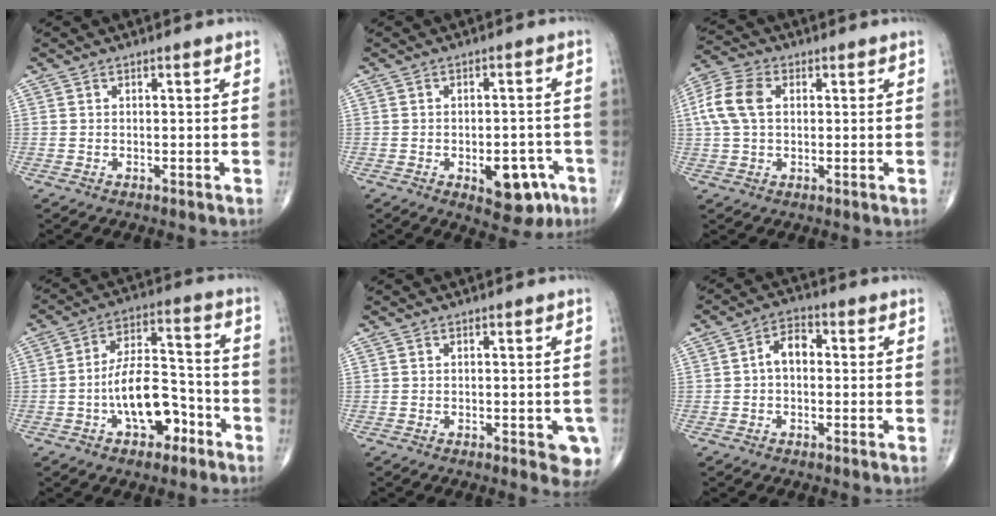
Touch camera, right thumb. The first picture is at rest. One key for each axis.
{"total": 9.0, "fx": -3.7, "fy": 4.9, "fz": 6.6, "tx": -0.058, "ty": 0.020, "tz": -0.038}
{"total": 8.9, "fx": 1.5, "fy": 5.9, "fz": 6.6, "tx": -0.149, "ty": 0.019, "tz": 0.026}
{"total": 12.8, "fx": -5.0, "fy": 6.9, "fz": 9.5, "tx": -0.137, "ty": 0.052, "tz": -0.083}
{"total": 4.9, "fx": -1.8, "fy": 2.0, "fz": 4.1, "tx": -0.025, "ty": -0.004, "tz": -0.020}
{"total": 5.2, "fx": -0.1, "fy": 3.4, "fz": 3.9, "tx": -0.056, "ty": 0.021, "tz": -0.011}